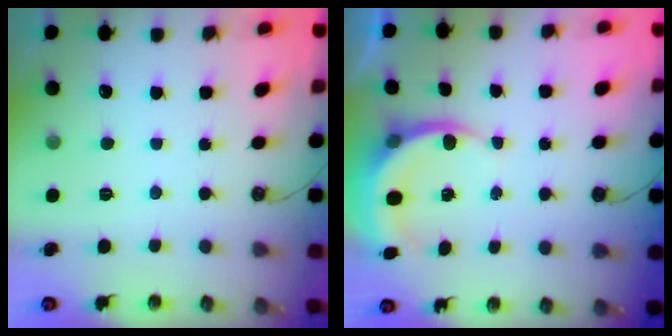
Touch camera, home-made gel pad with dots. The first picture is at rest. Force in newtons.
{"total": 4.9, "press": 4.9, "slide": 0.1}